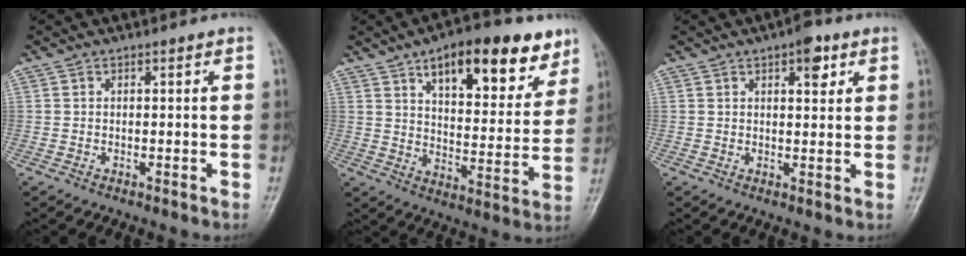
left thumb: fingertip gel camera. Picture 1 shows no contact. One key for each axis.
{"total": 19.2, "fx": 11.3, "fy": 8.2, "fz": 13.2, "tx": -0.138, "ty": -0.044, "tz": 0.168}
{"total": 4.8, "fx": 2.4, "fy": 2.1, "fz": 3.5, "tx": -0.034, "ty": -0.007, "tz": 0.028}